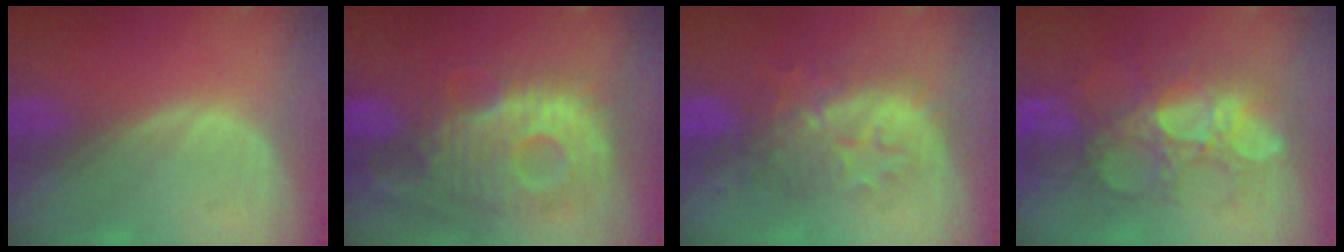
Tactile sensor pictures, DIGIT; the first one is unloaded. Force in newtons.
{"total": 13.0, "press": 11.3, "slide": 6.4}
{"total": 8.3, "press": 8.2, "slide": 1.4}
{"total": 9.5, "press": 9.0, "slide": 3.1}